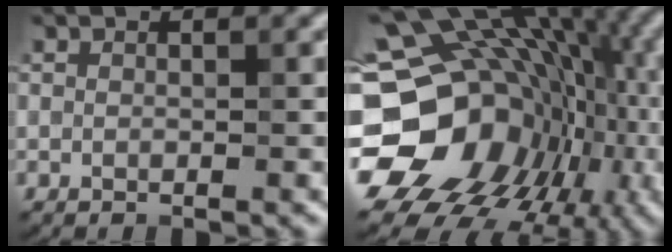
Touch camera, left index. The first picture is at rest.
{"total": 20.5, "force": [-3.9, 16.7, 11.2], "torque": [-0.168, 0.001, -0.073]}